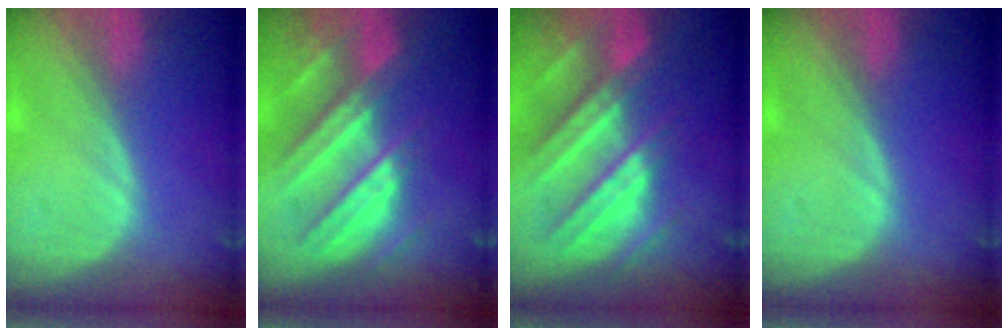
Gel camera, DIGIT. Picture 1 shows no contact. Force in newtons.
{"total": 10.3, "press": 9.2, "slide": 4.7}
{"total": 11.0, "press": 9.8, "slide": 5.0}
{"total": 0.0}